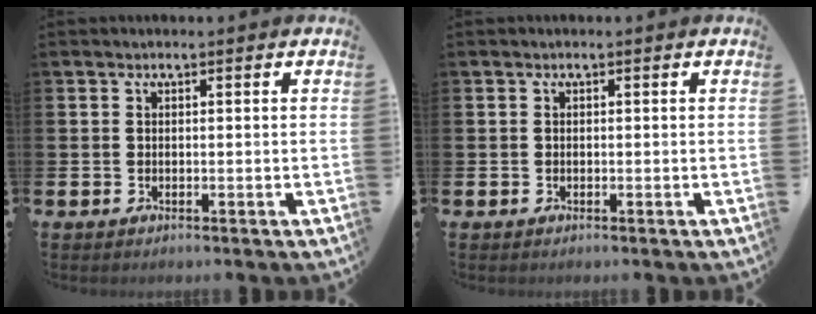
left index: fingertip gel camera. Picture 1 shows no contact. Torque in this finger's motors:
{"motor_torque": [-0.21, -0.09, -0.01, -0.01]}